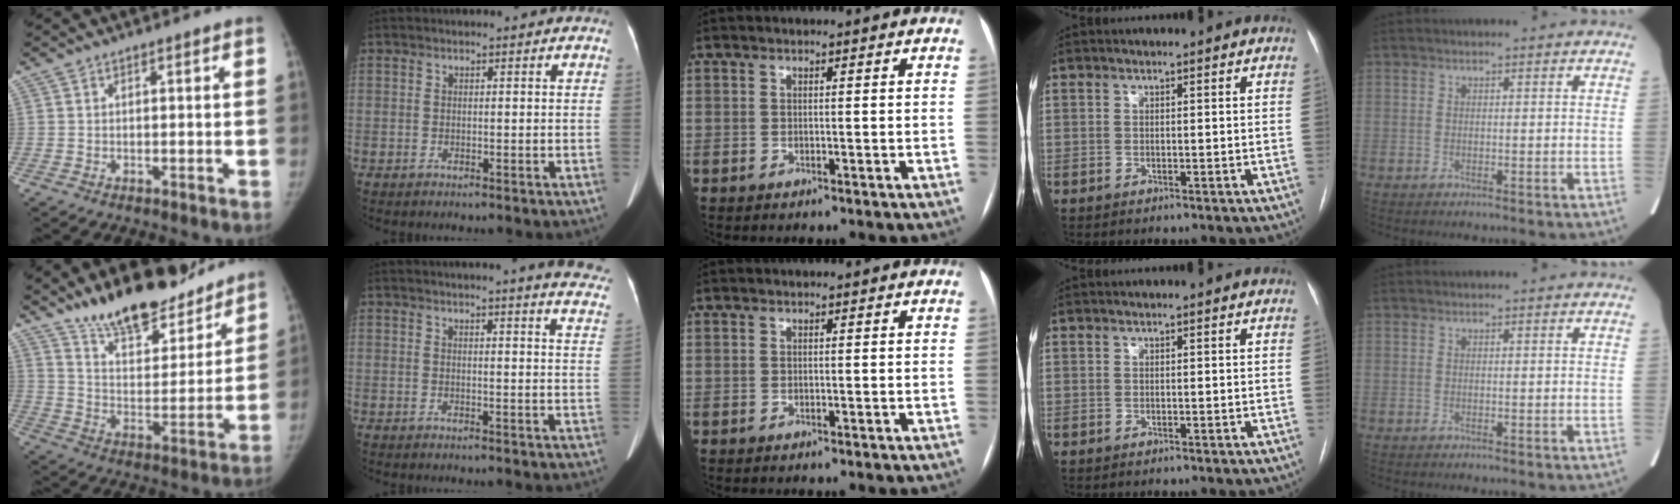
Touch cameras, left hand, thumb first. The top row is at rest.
{"thumb": {"total": 18.1, "force": [14.9, 6.2, 8.0], "torque": [-0.082, -0.097, 0.247]}, "index": {"total": 13.1, "force": [12.0, 0.2, 5.2], "torque": [-0.044, -0.060, 0.110]}}